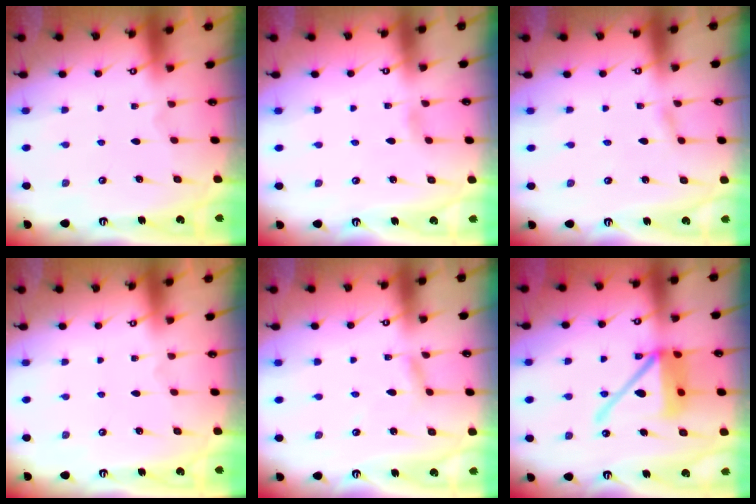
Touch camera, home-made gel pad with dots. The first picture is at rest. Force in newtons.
{"total": 1.6, "press": 1.6, "slide": 0.2}
{"total": 1.6, "press": 1.6, "slide": 0.2}
{"total": 0.0}
{"total": 2.3, "press": 2.3, "slide": 0.1}
{"total": 15.5, "press": 15.4, "slide": 2.0}